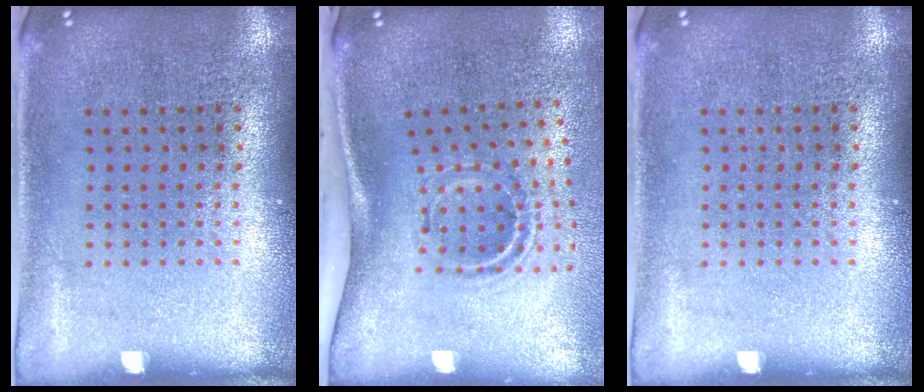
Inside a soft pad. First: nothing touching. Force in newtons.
{"total": 2.2, "press": 1.2, "slide": 1.8}
{"total": 0.0}